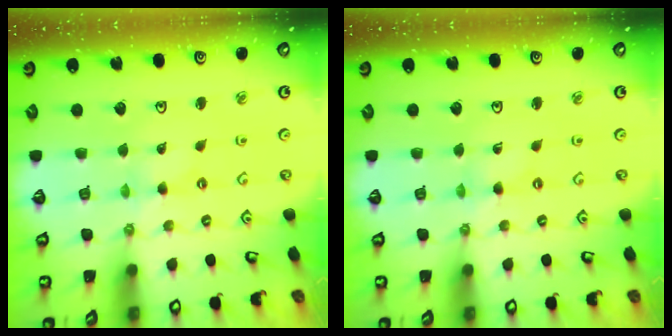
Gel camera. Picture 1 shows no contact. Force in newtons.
{"total": 0.0}